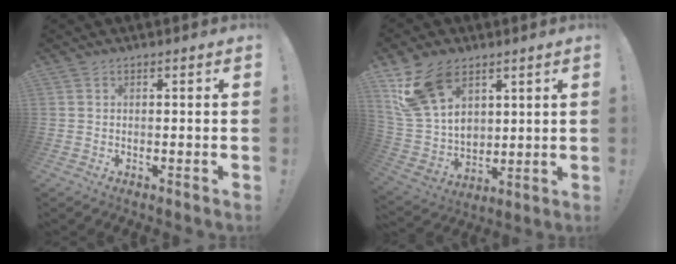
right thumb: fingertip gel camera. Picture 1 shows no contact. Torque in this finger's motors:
{"motor_torque": [1.16, 3.51, 1.28, 0.61, 0.16]}